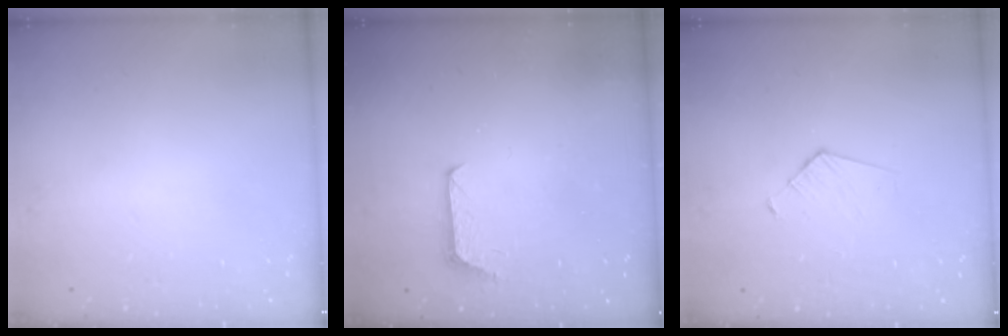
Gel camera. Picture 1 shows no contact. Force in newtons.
{"total": 5.9, "press": 5.9, "slide": 0.5}
{"total": 4.3, "press": 4.3, "slide": 0.3}